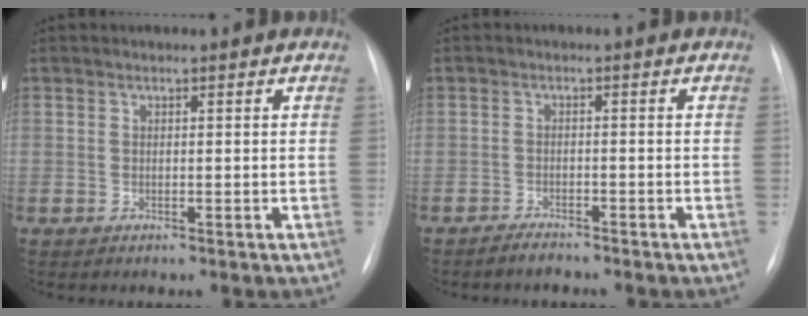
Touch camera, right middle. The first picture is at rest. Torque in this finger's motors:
{"motor_torque": [0.12, -0.17, 0.04, 0.02]}